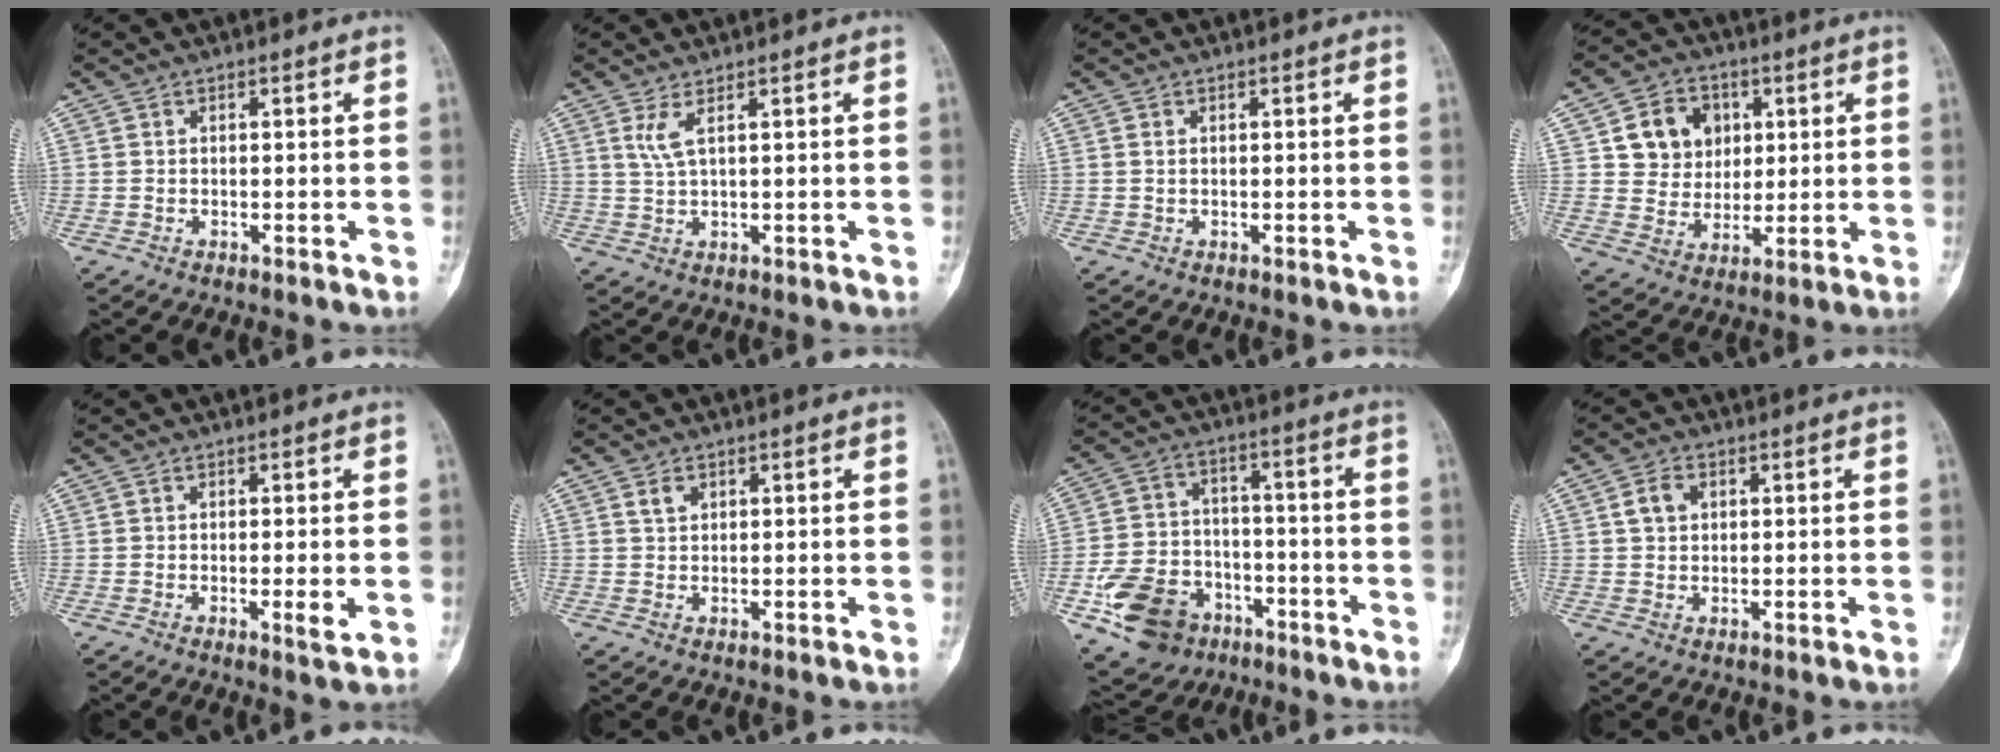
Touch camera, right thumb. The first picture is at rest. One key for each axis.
{"total": 3.2, "fx": 1.5, "fy": 0.5, "fz": 2.7, "tx": -0.068, "ty": -0.008, "tz": 0.040}
{"total": 0.8, "fx": 0.2, "fy": 0.4, "fz": 0.6, "tx": -0.017, "ty": 0.004, "tz": 0.007}
{"total": 10.8, "fx": 3.3, "fy": 9.3, "fz": 4.5, "tx": -0.028, "ty": -0.008, "tz": 0.058}
{"total": 2.9, "fx": -0.5, "fy": 0.3, "fz": 2.8, "tx": -0.046, "ty": -0.009, "tz": -0.009}
{"total": 2.0, "fx": 1.0, "fy": 1.3, "fz": 1.1, "tx": -0.014, "ty": -0.001, "tz": 0.020}
{"total": 15.8, "fx": -7.5, "fy": 11.7, "fz": 7.4, "tx": -0.121, "ty": 0.049, "tz": -0.118}
{"total": 3.7, "fx": 1.1, "fy": 2.8, "fz": 2.2, "tx": -0.035, "ty": 0.004, "tz": 0.020}